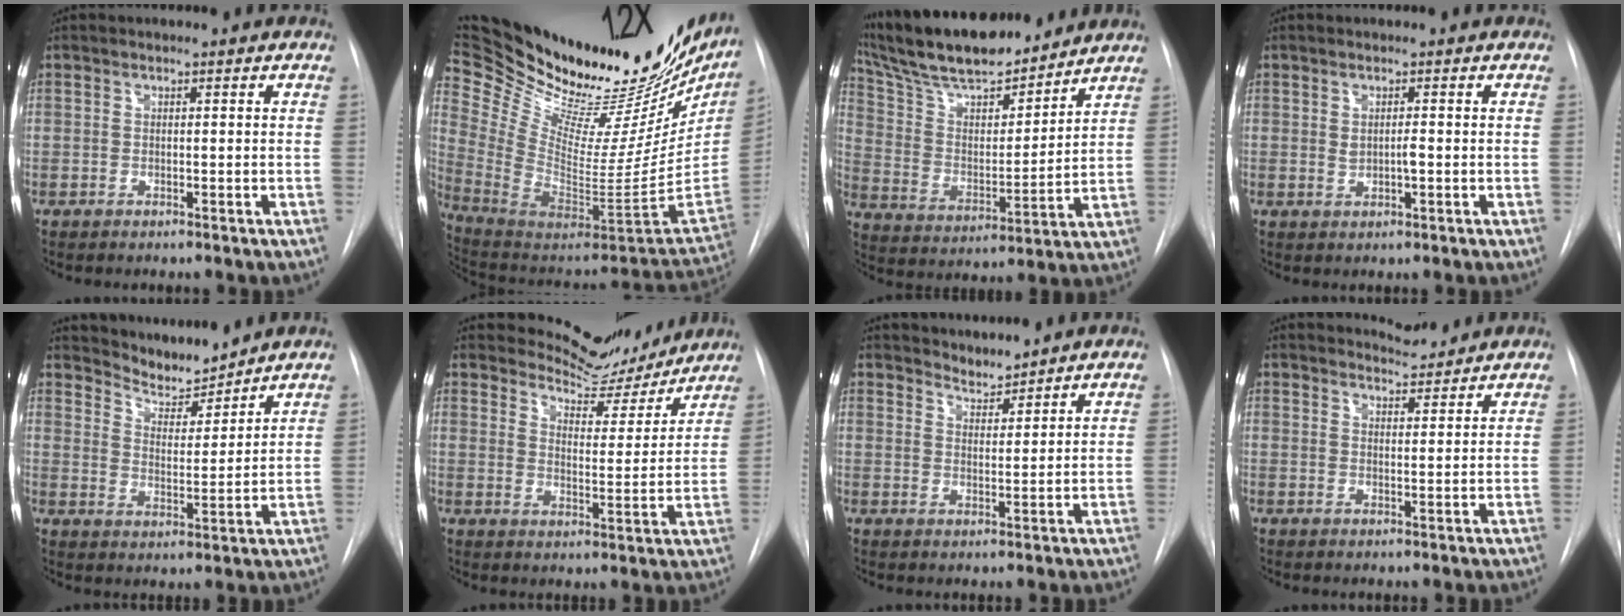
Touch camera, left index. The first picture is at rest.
{"total": 38.0, "force": [31.1, 12.3, 18.1], "torque": [-0.310, -0.058, 0.442]}
{"total": 19.9, "force": [17.3, 3.8, 9.0], "torque": [-0.165, 0.012, 0.296]}
{"total": 1.4, "force": [-0.3, 0.5, 1.3], "torque": [-0.025, -0.008, -0.002]}
{"total": 6.1, "force": [6.1, 0.5, 0.1], "torque": [-0.009, -0.012, 0.111]}
{"total": 9.3, "force": [9.1, 2.1, 0.3], "torque": [-0.002, -0.025, 0.123]}
{"total": 2.7, "force": [2.7, 0.1, -0.5], "torque": [0.004, -0.004, 0.049]}
{"total": 3.1, "force": [3.1, 0.0, -0.2], "torque": [-0.003, -0.011, 0.047]}